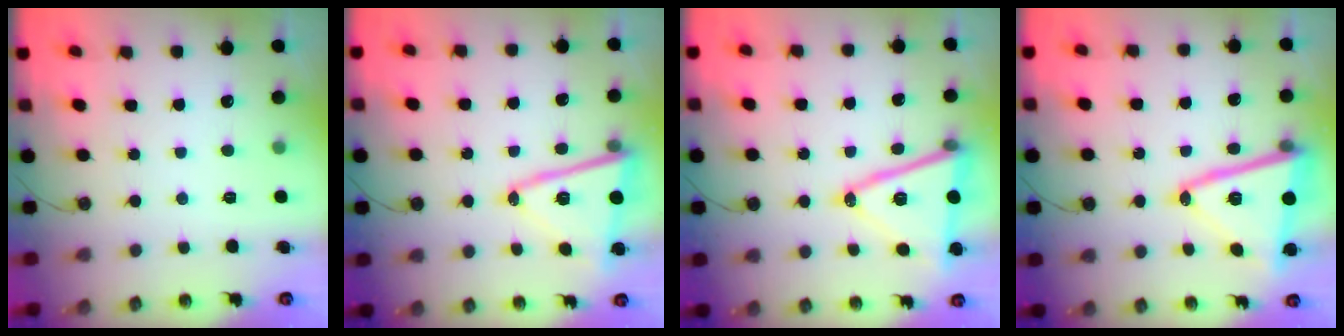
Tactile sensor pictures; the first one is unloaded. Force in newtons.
{"total": 14.4, "press": 14.3, "slide": 1.4}
{"total": 16.5, "press": 16.0, "slide": 4.1}
{"total": 18.6, "press": 18.5, "slide": 1.7}